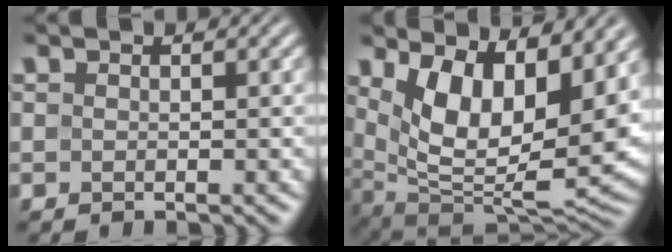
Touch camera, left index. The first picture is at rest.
{"total": 11.7, "force": [3.8, 5.4, 9.6], "torque": [-0.161, -0.026, 0.073]}